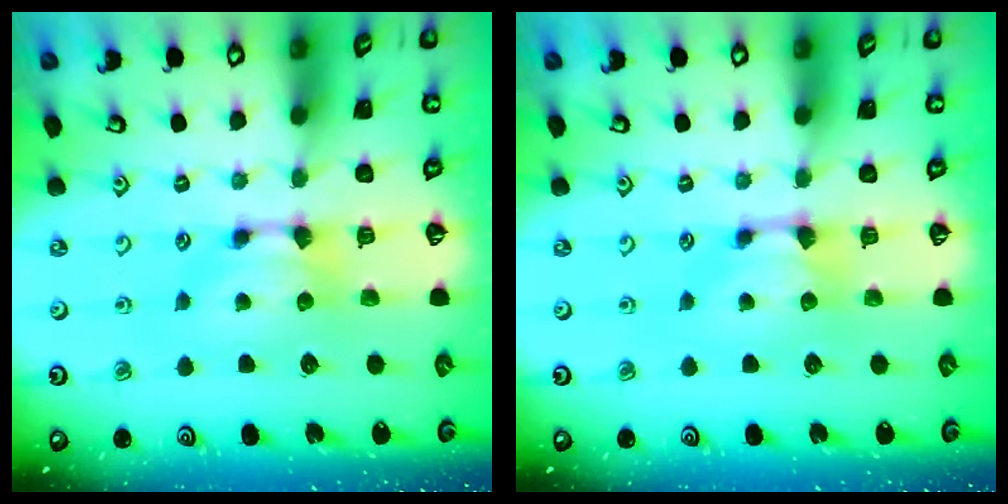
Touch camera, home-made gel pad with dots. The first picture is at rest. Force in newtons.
{"total": 0.0}